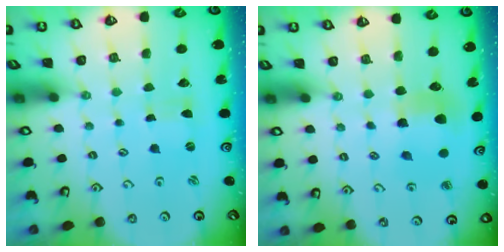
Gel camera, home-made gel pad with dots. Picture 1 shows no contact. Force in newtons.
{"total": 7.5, "press": 7.5, "slide": 0.7}